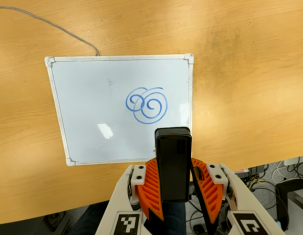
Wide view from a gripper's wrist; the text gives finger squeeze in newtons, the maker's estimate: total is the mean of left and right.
{"total": 5.3, "left": 5.3, "right": 5.3}